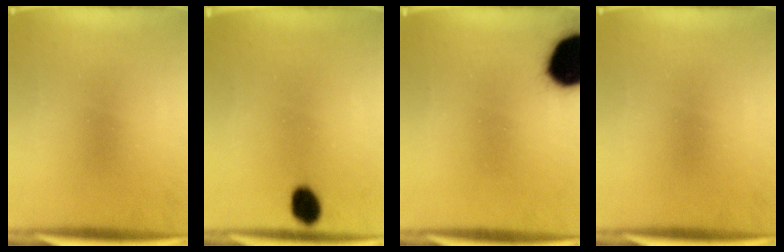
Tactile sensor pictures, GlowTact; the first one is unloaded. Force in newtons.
{"total": 5.1}
{"total": 19.0}
{"total": 0.0}